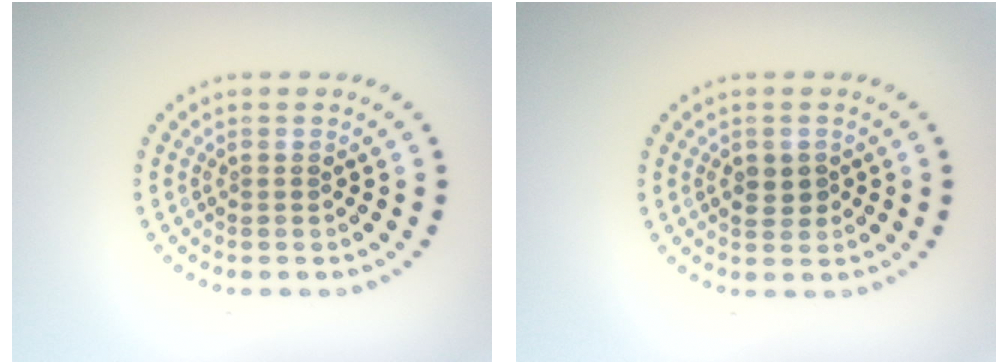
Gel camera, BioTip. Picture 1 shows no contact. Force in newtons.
{"total": 1.9, "press": 1.9, "slide": 0.3}